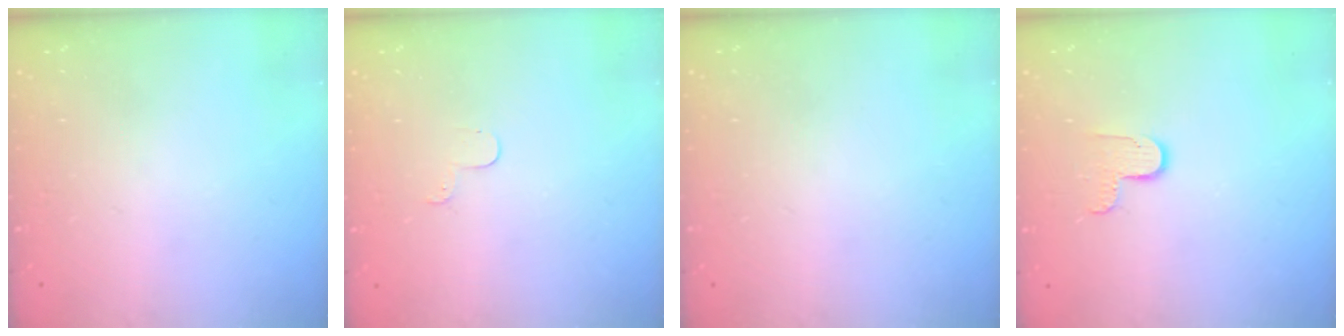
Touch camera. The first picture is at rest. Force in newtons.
{"total": 2.9, "press": 2.9, "slide": 0.3}
{"total": 0.0}
{"total": 5.8, "press": 5.8, "slide": 0.8}